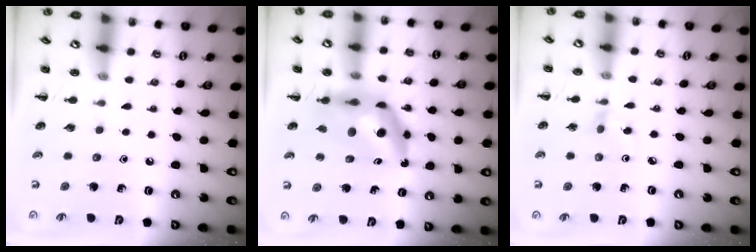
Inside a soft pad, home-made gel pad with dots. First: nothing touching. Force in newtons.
{"total": 12.1, "press": 11.5, "slide": 3.9}
{"total": 2.6, "press": 2.4, "slide": 1.1}